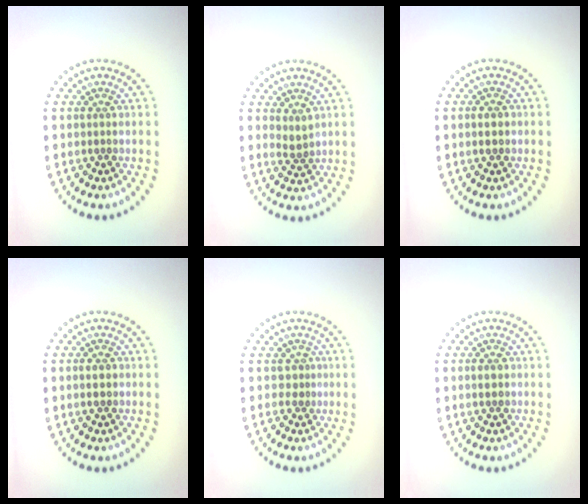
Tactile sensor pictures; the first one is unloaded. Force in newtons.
{"total": 1.3, "press": 1.1, "slide": 0.7}
{"total": 0.8, "press": 0.8, "slide": 0.2}
{"total": 0.8, "press": 0.8, "slide": 0.2}
{"total": 1.0, "press": 0.4, "slide": 0.9}
{"total": 1.1, "press": 1.1, "slide": 0.1}